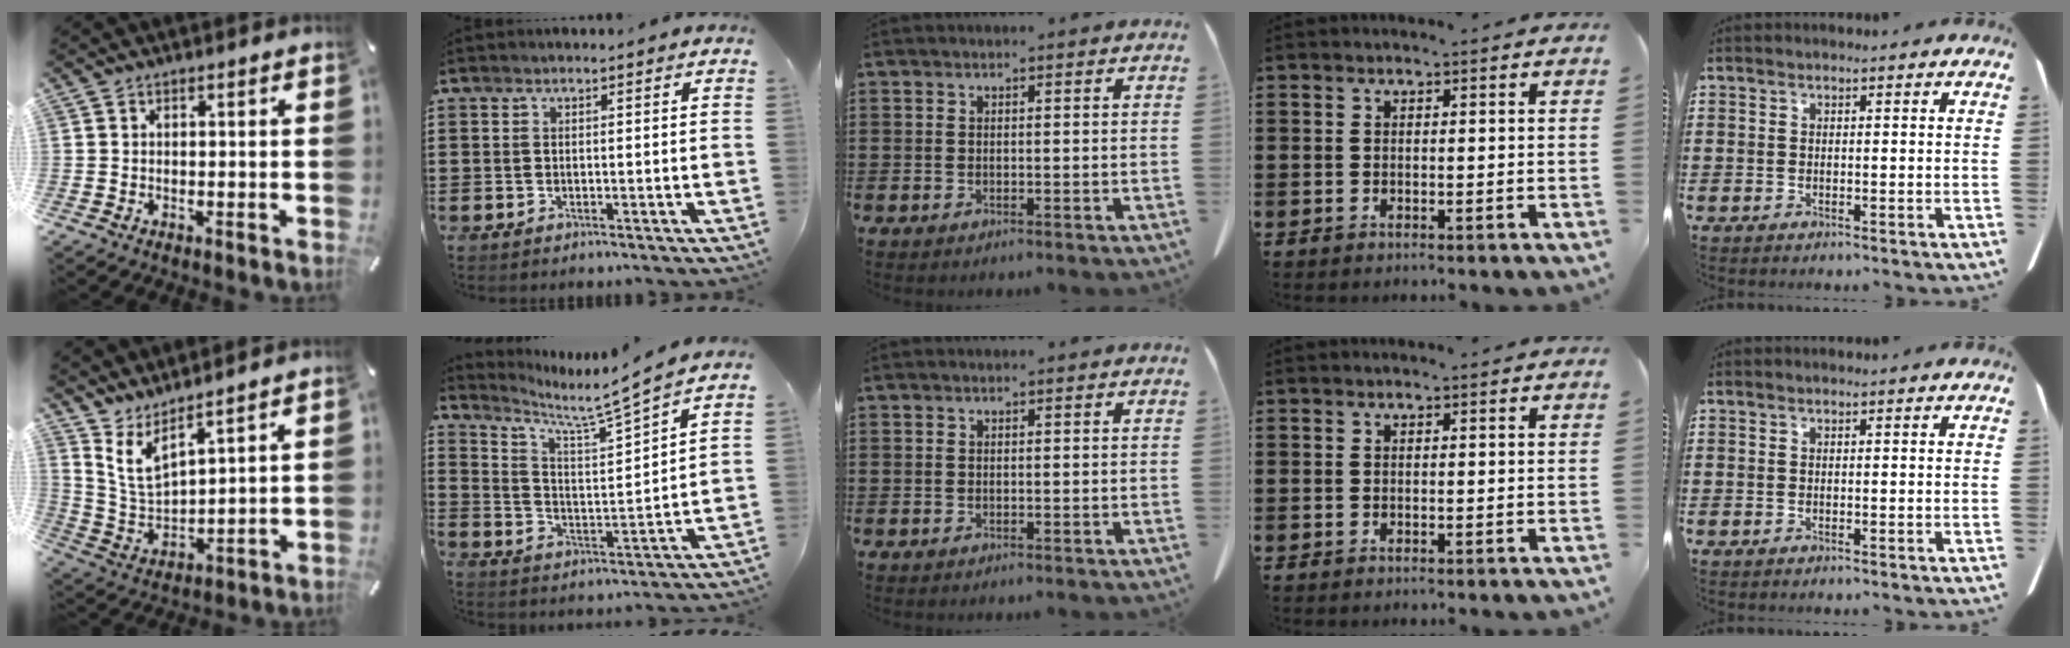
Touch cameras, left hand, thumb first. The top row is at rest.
{"thumb": {"total": 8.1, "force": [6.3, 3.0, 4.3], "torque": [-0.113, -0.032, 0.115]}, "index": {"total": 5.8, "force": [5.0, -0.6, 2.9], "torque": [-0.081, -0.043, 0.074]}}